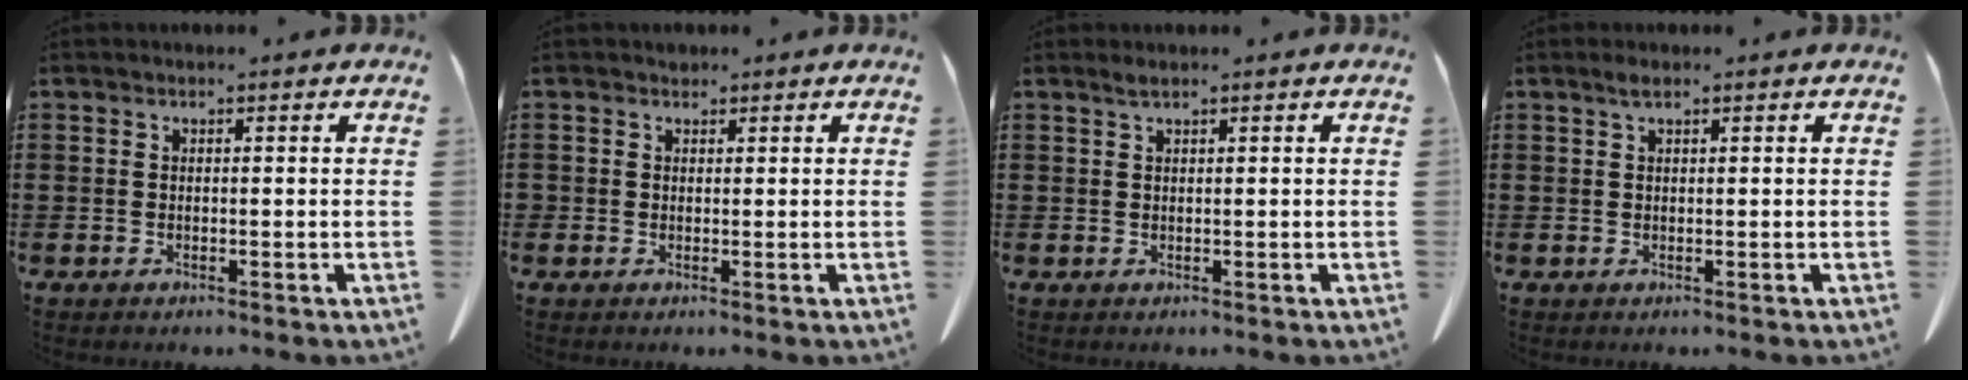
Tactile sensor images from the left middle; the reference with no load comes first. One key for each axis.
{"total": 1.1, "fx": 0.7, "fy": 0.8, "fz": 0.0, "tx": -0.004, "ty": 0.003, "tz": 0.014}
{"total": 0.9, "fx": 0.6, "fy": 0.0, "fz": 0.6, "tx": -0.014, "ty": 0.000, "tz": 0.011}
{"total": 1.1, "fx": 0.6, "fy": 0.2, "fz": 0.9, "tx": -0.019, "ty": 0.002, "tz": 0.010}